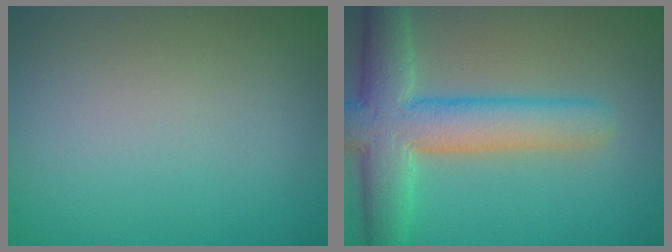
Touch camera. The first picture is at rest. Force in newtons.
{"total": 7.8, "press": 7.7, "slide": 0.3}